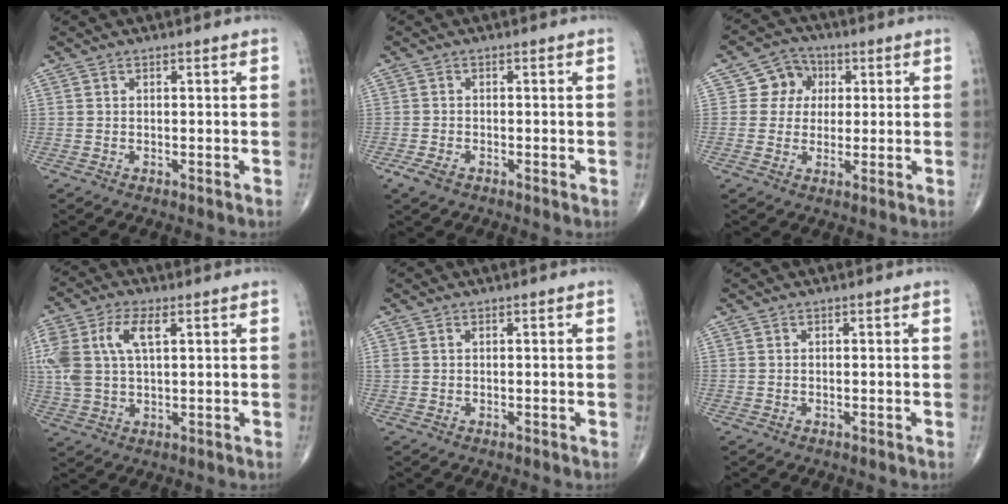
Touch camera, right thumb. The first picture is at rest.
{"total": 2.6, "force": [-1.4, 1.3, 1.8], "torque": [-0.041, -0.002, -0.029]}
{"total": 6.4, "force": [1.3, 5.9, 2.1], "torque": [0.005, 0.007, 0.015]}
{"total": 11.9, "force": [3.4, 6.1, 9.6], "torque": [-0.231, 0.014, 0.070]}
{"total": 0.9, "force": [0.4, 0.6, 0.6], "torque": [-0.016, 0.013, 0.013]}
{"total": 0.0}